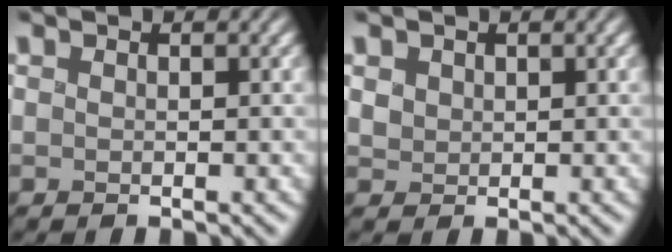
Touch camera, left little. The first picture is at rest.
{"total": 1.1, "force": [0.3, 1.0, 0.4], "torque": [-0.009, -0.001, 0.008]}